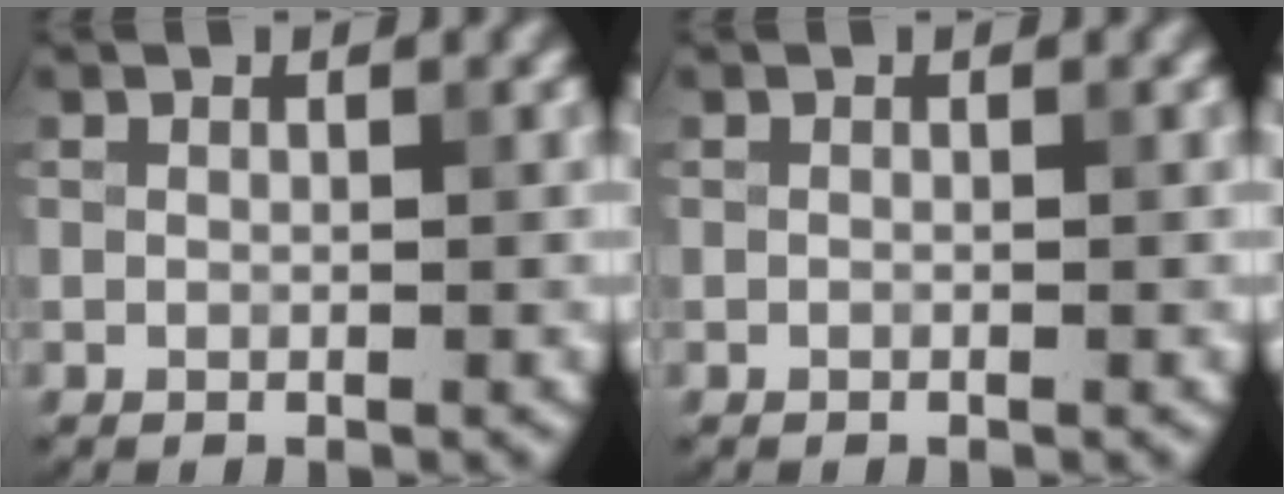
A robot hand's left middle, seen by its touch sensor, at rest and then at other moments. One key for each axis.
{"total": 0.0}